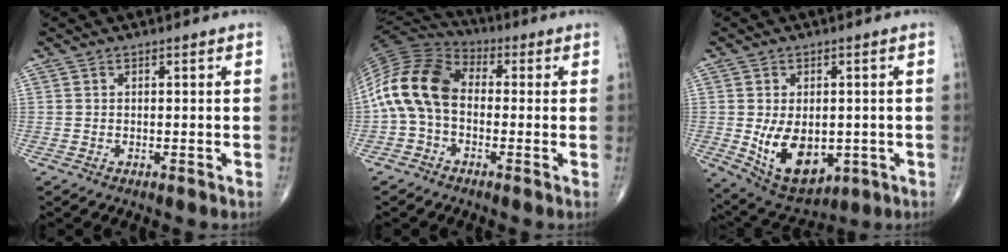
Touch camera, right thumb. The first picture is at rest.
{"total": 14.2, "force": [-0.8, 9.5, 10.6], "torque": [-0.213, 0.033, -0.028]}
{"total": 12.5, "force": [-2.0, 7.9, 9.5], "torque": [-0.131, -0.010, -0.007]}